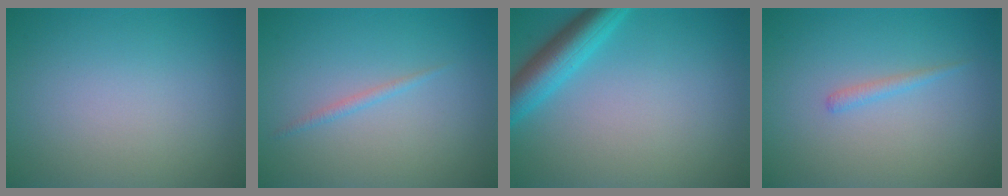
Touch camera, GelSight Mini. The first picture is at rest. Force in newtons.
{"total": 0.8, "press": 0.8, "slide": 0.1}
{"total": 4.5, "press": 4.5, "slide": 0.2}
{"total": 0.9, "press": 0.9, "slide": 0.1}